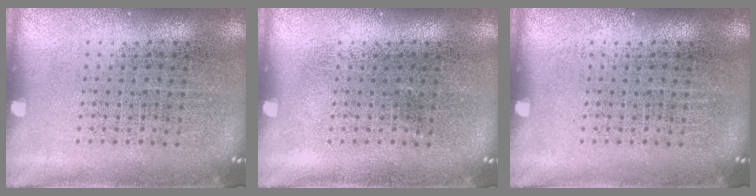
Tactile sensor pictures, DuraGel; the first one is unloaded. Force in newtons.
{"total": 0.0}
{"total": 0.0}